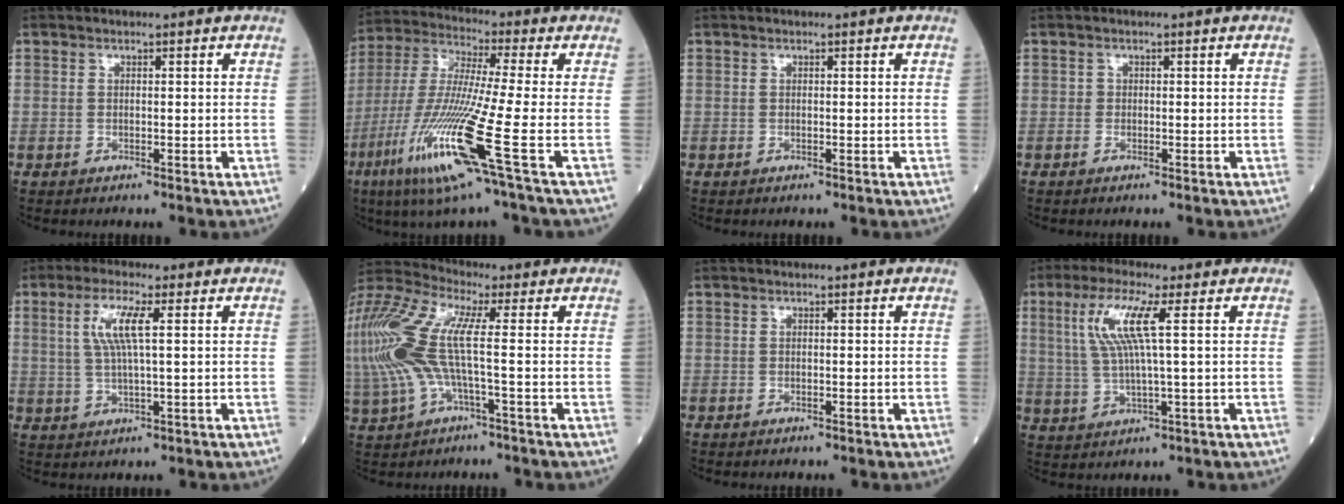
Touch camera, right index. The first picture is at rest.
{"total": 16.2, "force": [-6.6, -1.0, 14.8], "torque": [-0.319, -0.034, -0.131]}
{"total": 0.0}
{"total": 0.5, "force": [0.0, 0.5, 0.1], "torque": [0.002, 0.003, -0.002]}
{"total": 6.1, "force": [1.7, 0.4, 5.8], "torque": [-0.125, 0.006, 0.036]}
{"total": 17.2, "force": [0.1, 5.1, 16.4], "torque": [-0.402, 0.023, -0.005]}
{"total": 0.0}
{"total": 8.3, "force": [2.5, 0.1, 7.9], "torque": [-0.173, 0.010, 0.050]}